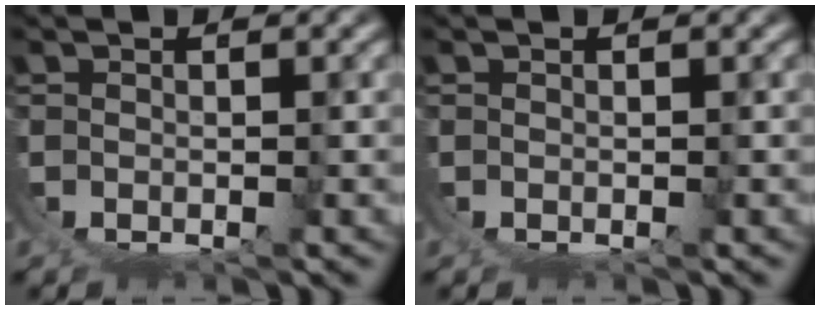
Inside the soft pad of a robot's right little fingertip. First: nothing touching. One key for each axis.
{"total": 0.0}